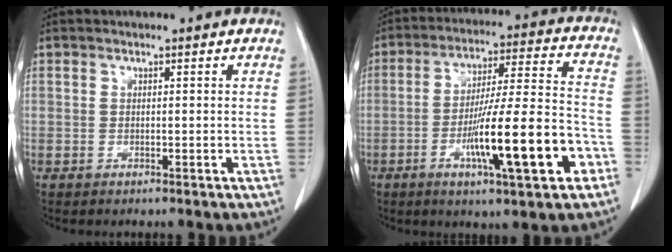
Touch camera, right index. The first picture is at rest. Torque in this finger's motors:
{"motor_torque": [1.41, -0.73, 0.50, 0.21]}